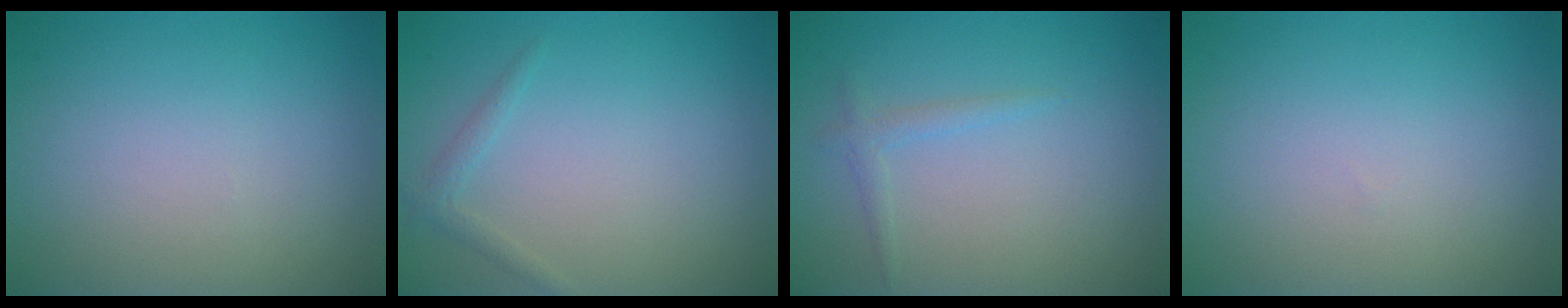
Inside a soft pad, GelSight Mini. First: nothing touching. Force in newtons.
{"total": 1.1, "press": 1.1, "slide": 0.1}
{"total": 1.1, "press": 1.1, "slide": 0.1}
{"total": 0.0}